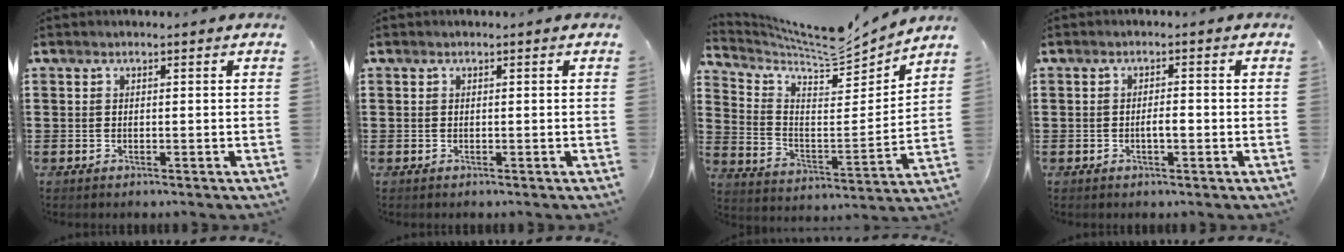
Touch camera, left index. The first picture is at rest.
{"total": 0.0}
{"total": 7.8, "force": [7.2, 1.5, 2.8], "torque": [-0.080, -0.055, 0.120]}
{"total": 2.1, "force": [-0.5, 0.6, 2.0], "torque": [-0.037, 0.004, -0.009]}